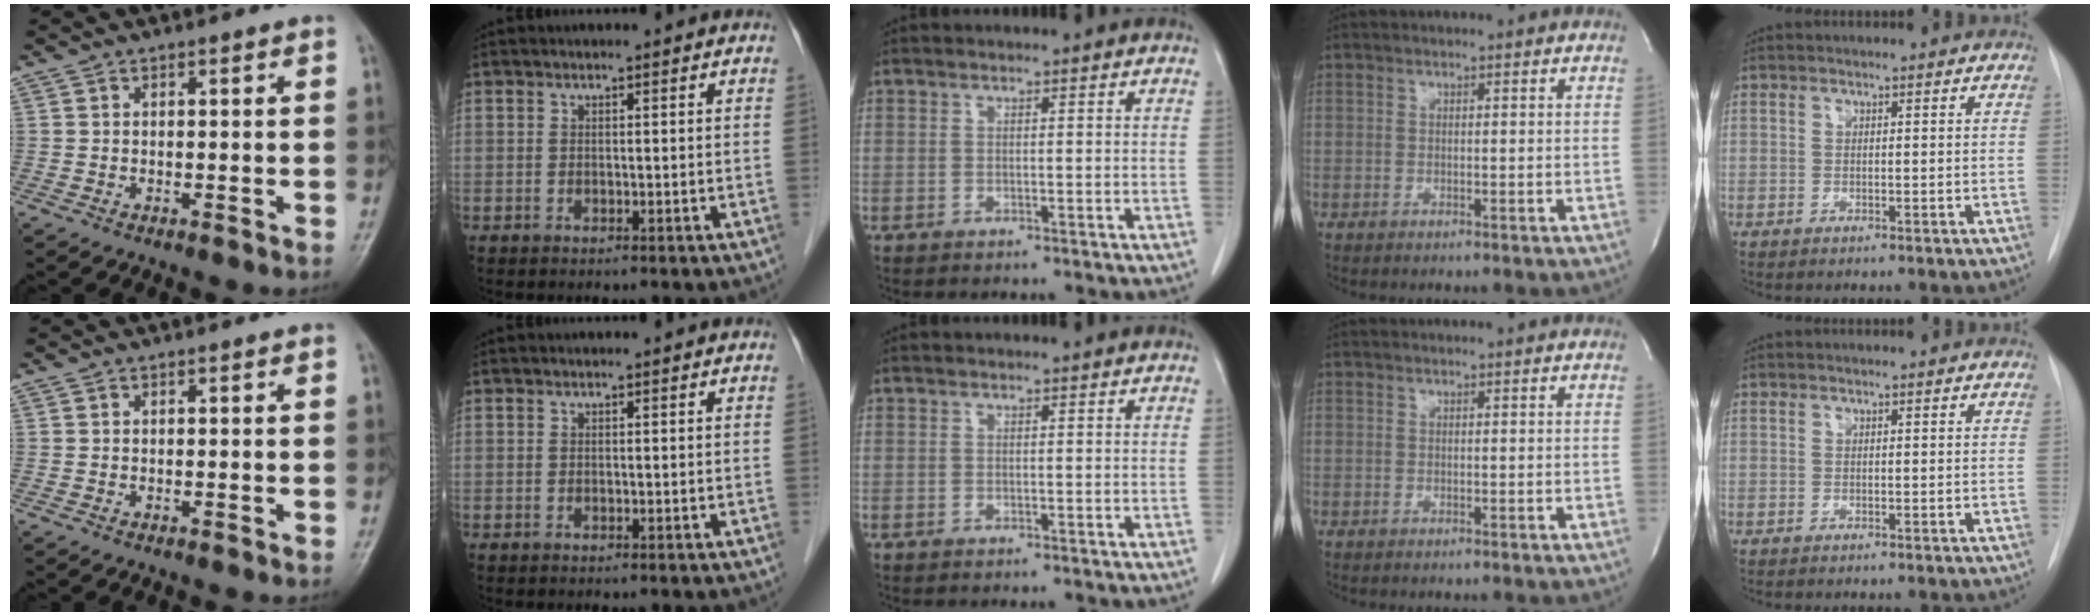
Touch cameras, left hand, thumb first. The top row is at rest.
{}